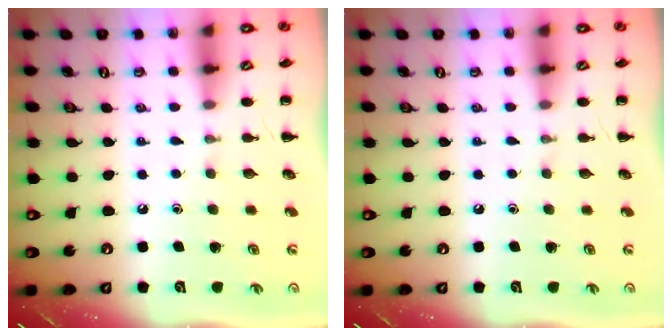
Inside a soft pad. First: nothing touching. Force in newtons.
{"total": 0.0}